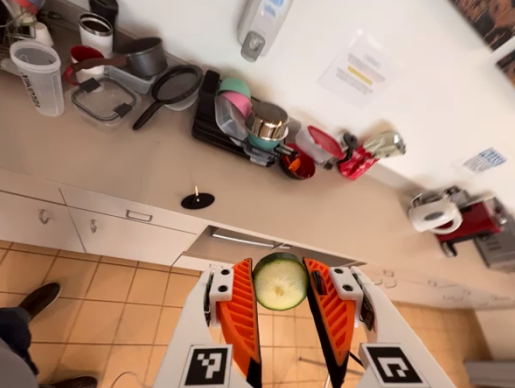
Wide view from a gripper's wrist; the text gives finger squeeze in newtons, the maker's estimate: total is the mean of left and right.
{"total": 9.9, "left": 10.1, "right": 9.7}